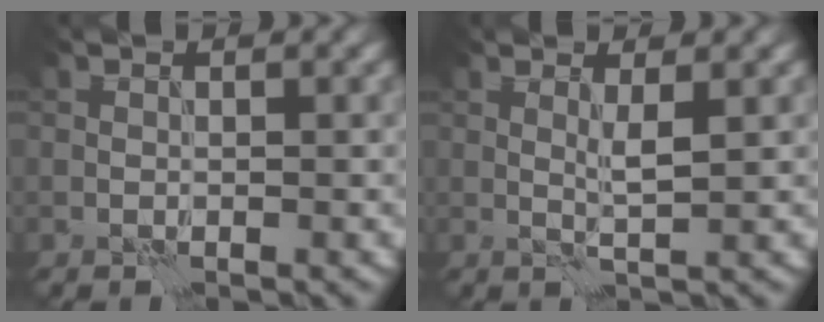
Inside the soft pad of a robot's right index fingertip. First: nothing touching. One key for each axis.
{"total": 1.5, "fx": 0.6, "fy": -0.1, "fz": 1.4, "tx": -0.030, "ty": -0.002, "tz": 0.009}